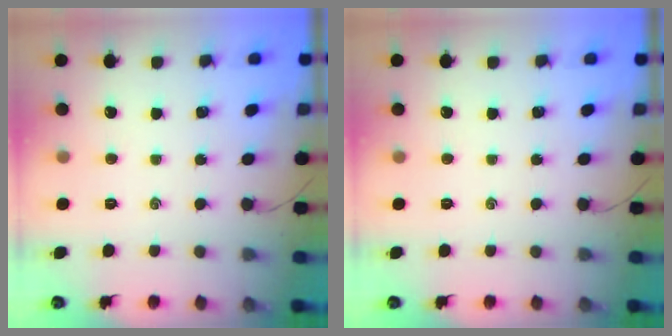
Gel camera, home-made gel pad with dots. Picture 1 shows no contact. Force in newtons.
{"total": 0.0}